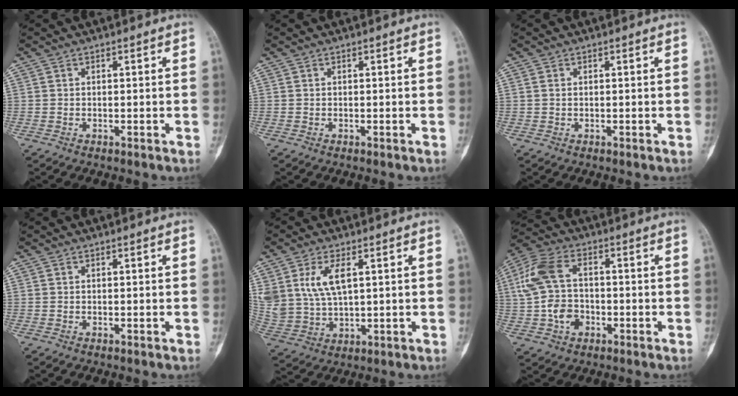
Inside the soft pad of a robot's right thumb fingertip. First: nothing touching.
{"total": 0.0}
{"total": 0.8, "force": [0.2, 0.6, 0.5], "torque": [-0.011, -0.001, 0.003]}
{"total": 0.0}
{"total": 10.6, "force": [3.7, 5.9, 8.0], "torque": [-0.162, -0.009, 0.084]}
{"total": 11.4, "force": [-0.7, 8.2, 7.9], "torque": [-0.149, 0.023, -0.021]}